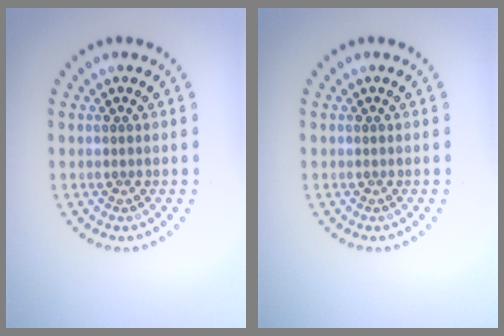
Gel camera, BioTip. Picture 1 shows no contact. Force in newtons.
{"total": 0.0}